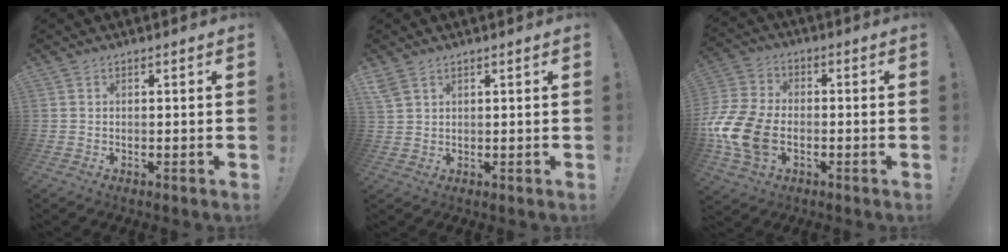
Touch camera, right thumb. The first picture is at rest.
{"total": 3.3, "force": [2.1, 1.8, 1.7], "torque": [-0.033, -0.006, 0.044]}
{"total": 16.7, "force": [-4.5, 11.4, 11.3], "torque": [-0.232, 0.028, -0.072]}